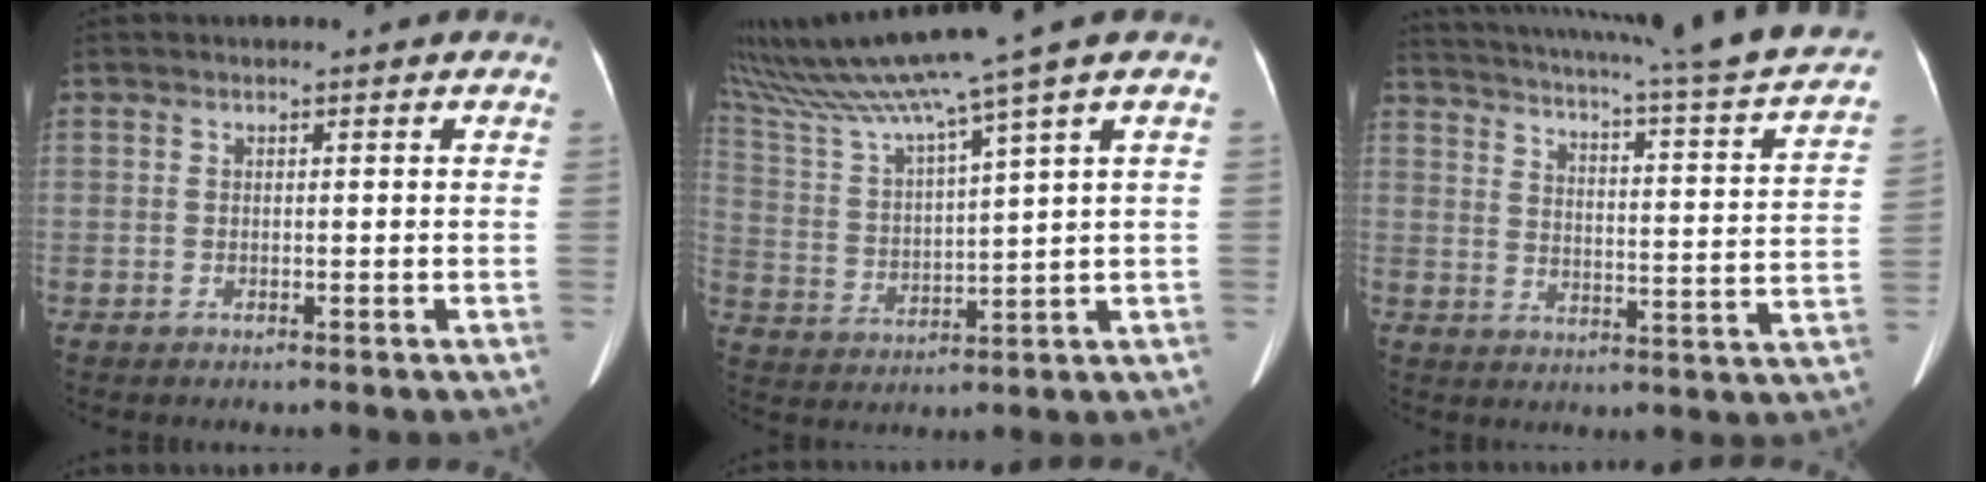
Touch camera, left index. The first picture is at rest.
{"total": 15.0, "force": [11.8, -2.3, 9.0], "torque": [-0.169, 0.003, 0.214]}
{"total": 25.6, "force": [21.3, 1.4, 14.2], "torque": [-0.219, -0.041, 0.264]}